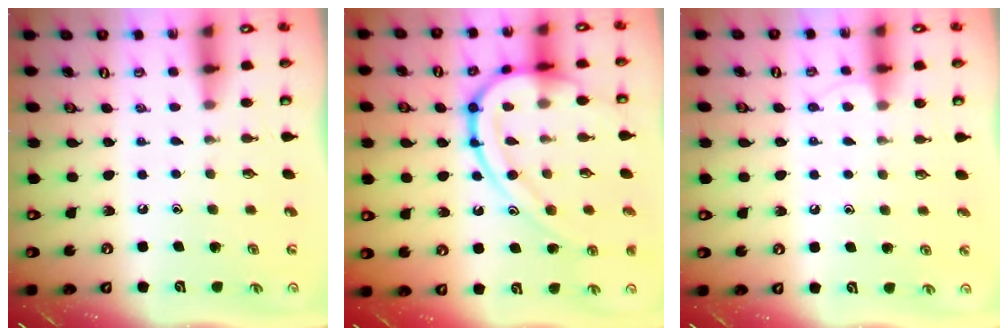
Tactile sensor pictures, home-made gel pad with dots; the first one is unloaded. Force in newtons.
{"total": 18.1, "press": 18.0, "slide": 1.1}
{"total": 4.3, "press": 4.2, "slide": 0.5}